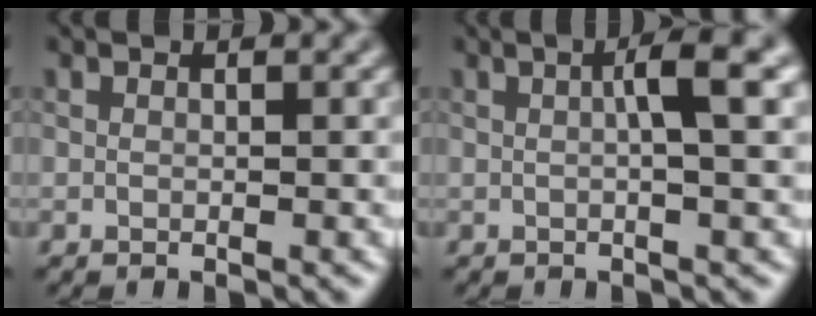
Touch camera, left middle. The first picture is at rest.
{"total": 3.9, "force": [0.7, 0.5, 3.8], "torque": [-0.055, 0.012, 0.006]}